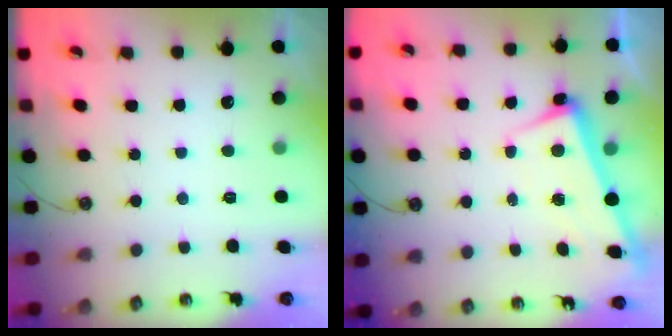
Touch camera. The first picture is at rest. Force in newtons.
{"total": 2.4, "press": 2.4, "slide": 0.5}